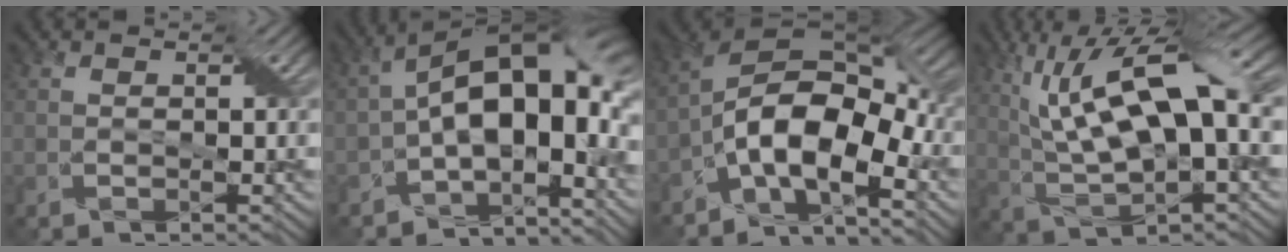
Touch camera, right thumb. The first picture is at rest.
{"total": 15.2, "force": [-2.4, 7.8, 12.8], "torque": [-0.191, 0.002, -0.045]}
{"total": 12.7, "force": [-5.4, 5.9, 9.9], "torque": [-0.177, -0.009, -0.115]}
{"total": 13.8, "force": [4.1, 4.6, 12.3], "torque": [-0.239, 0.014, 0.065]}